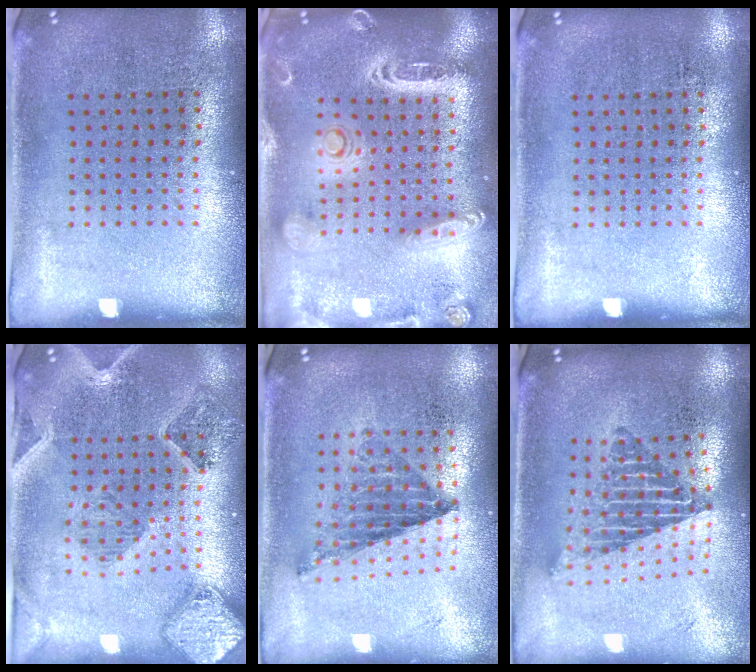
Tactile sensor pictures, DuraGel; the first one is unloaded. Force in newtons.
{"total": 2.7, "press": 2.3, "slide": 1.4}
{"total": 0.0}
{"total": 1.7, "press": 1.6, "slide": 0.4}
{"total": 0.9, "press": 0.9, "slide": 0.0}
{"total": 2.0, "press": 1.5, "slide": 1.4}